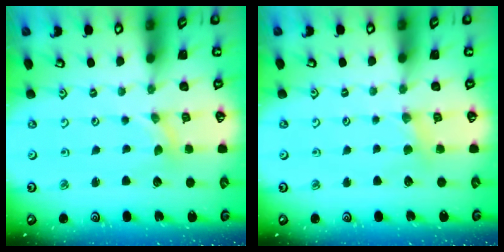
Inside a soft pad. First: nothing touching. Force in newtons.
{"total": 3.3, "press": 3.2, "slide": 0.6}